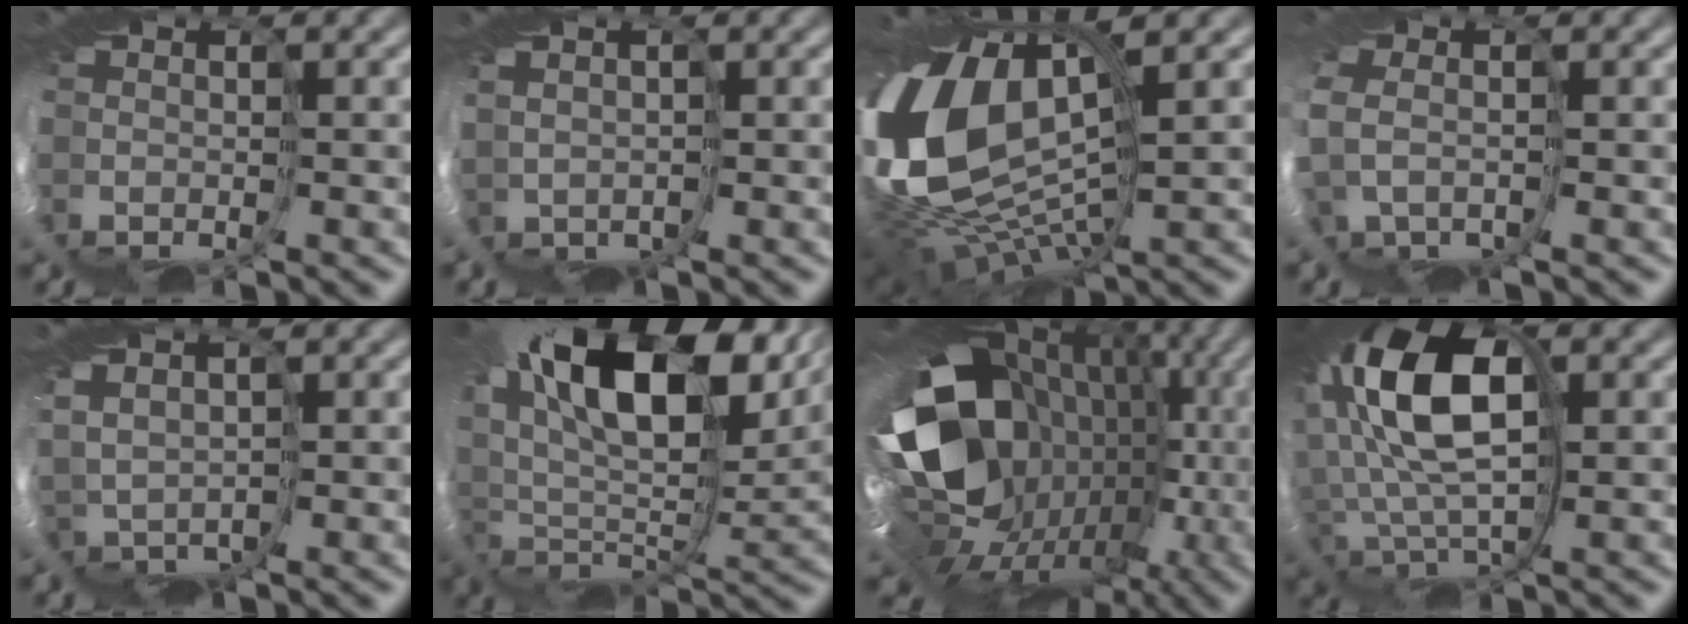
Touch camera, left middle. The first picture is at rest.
{"total": 1.4, "force": [1.0, 0.8, -0.4], "torque": [0.005, -0.001, 0.019]}
{"total": 13.3, "force": [3.4, 7.0, 10.8], "torque": [-0.244, -0.009, 0.069]}
{"total": 1.5, "force": [0.7, 1.0, 0.7], "torque": [-0.053, 0.001, 0.026]}
{"total": 2.3, "force": [1.8, 1.3, 0.4], "torque": [-0.027, 0.004, 0.031]}
{"total": 15.8, "force": [10.3, 6.1, 10.4], "torque": [-0.200, 0.051, 0.163]}
{"total": 17.1, "force": [-0.3, 13.8, 10.0], "torque": [-0.146, -0.019, -0.050]}
{"total": 10.7, "force": [4.4, 5.2, 8.2], "torque": [-0.168, 0.012, 0.069]}